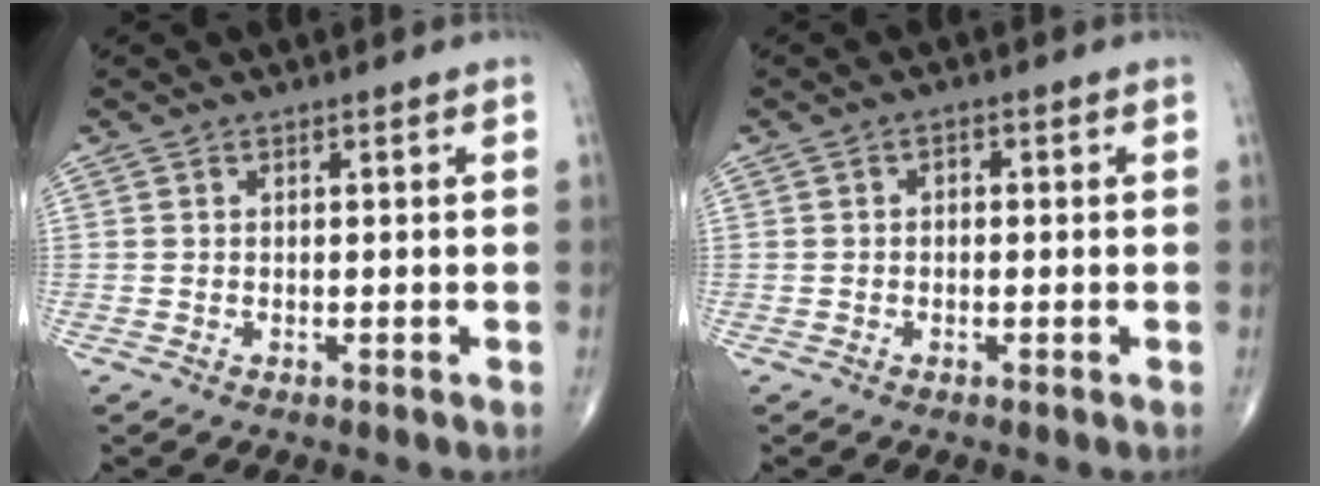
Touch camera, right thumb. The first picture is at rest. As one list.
[{"total": 1.1, "force": [-0.1, 0.8, 0.7], "torque": [-0.002, 0.005, -0.007]}]